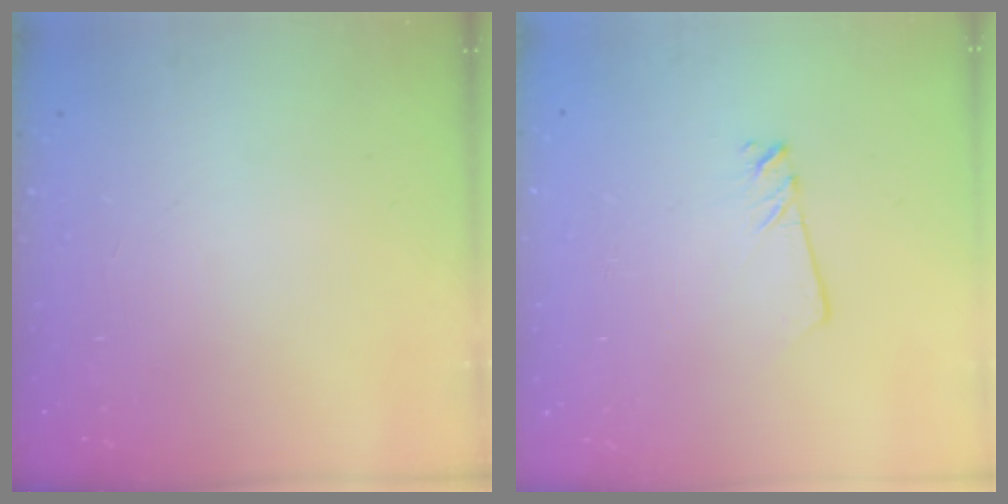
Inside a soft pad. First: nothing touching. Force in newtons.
{"total": 2.0, "press": 2.0, "slide": 0.1}